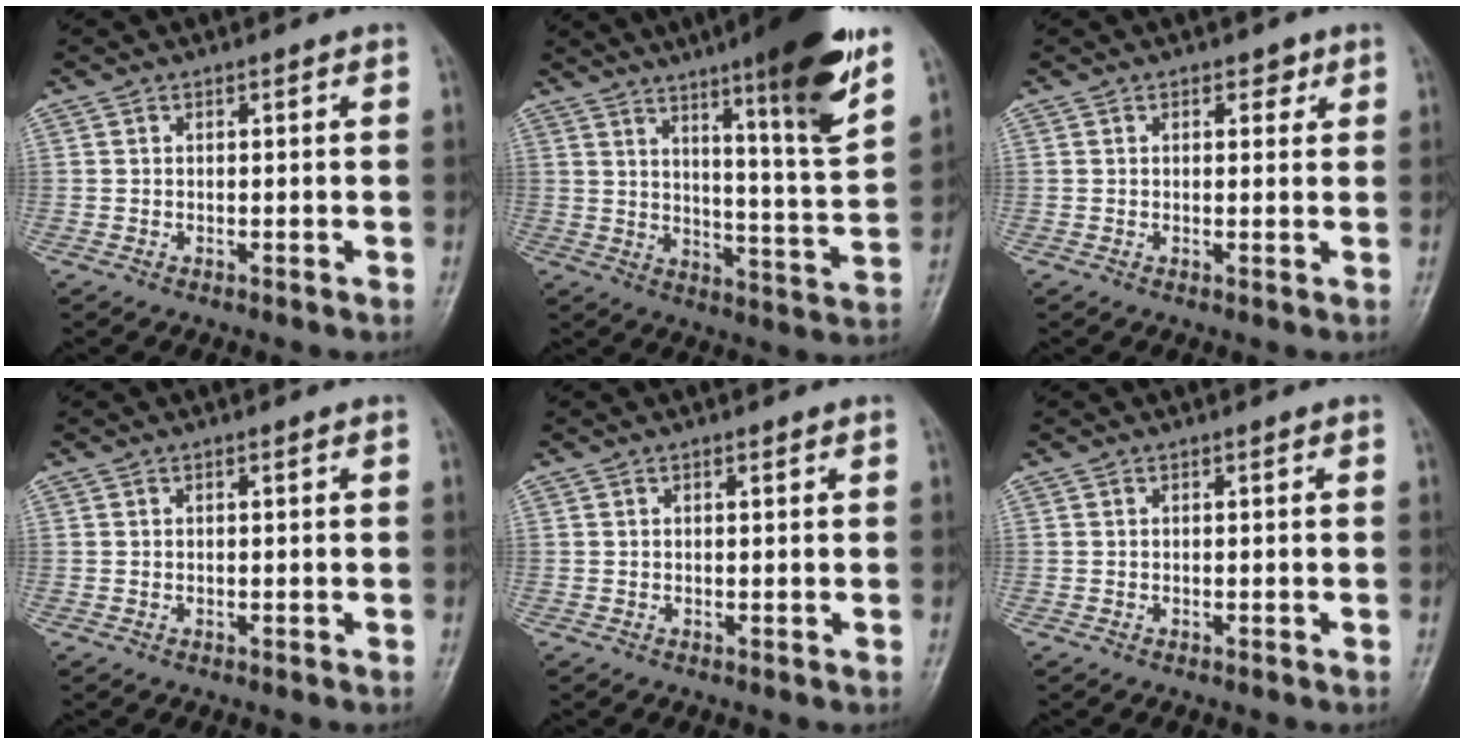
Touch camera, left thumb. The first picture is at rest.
{"total": 18.1, "force": [10.7, 1.6, 14.5], "torque": [-0.192, -0.059, 0.161]}
{"total": 2.0, "force": [1.1, 1.3, 1.0], "torque": [0.003, -0.003, 0.012]}
{"total": 0.0}
{"total": 0.5, "force": [0.3, 0.2, 0.4], "torque": [-0.007, -0.001, 0.004]}
{"total": 0.0}